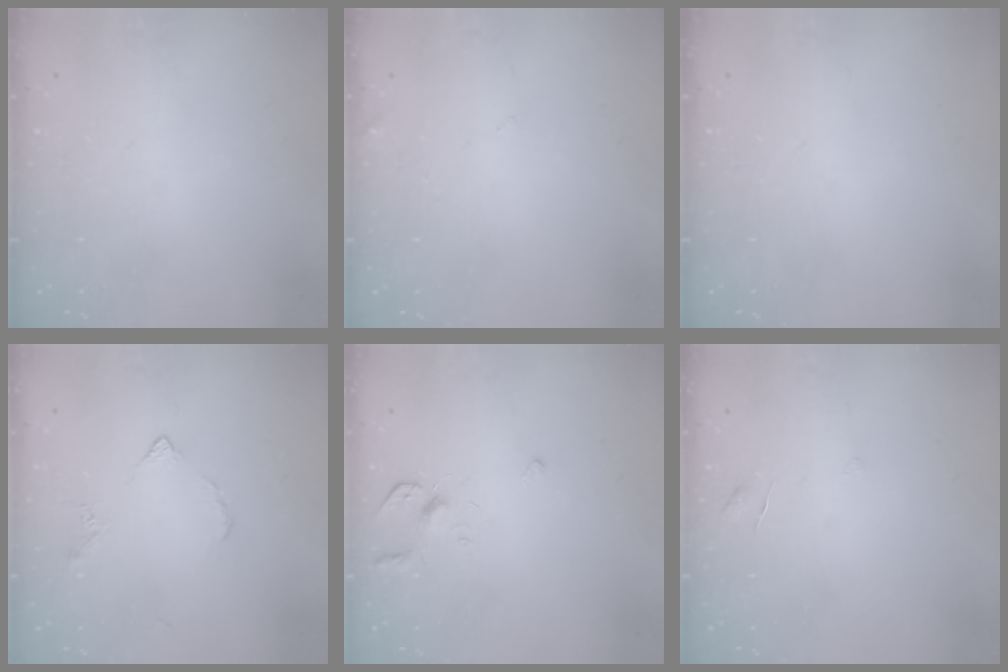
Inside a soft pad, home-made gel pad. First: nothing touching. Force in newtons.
{"total": 2.2, "press": 2.2, "slide": 0.2}
{"total": 0.0}
{"total": 3.8, "press": 3.7, "slide": 0.7}
{"total": 3.5, "press": 3.4, "slide": 0.7}
{"total": 2.9, "press": 2.9, "slide": 0.2}